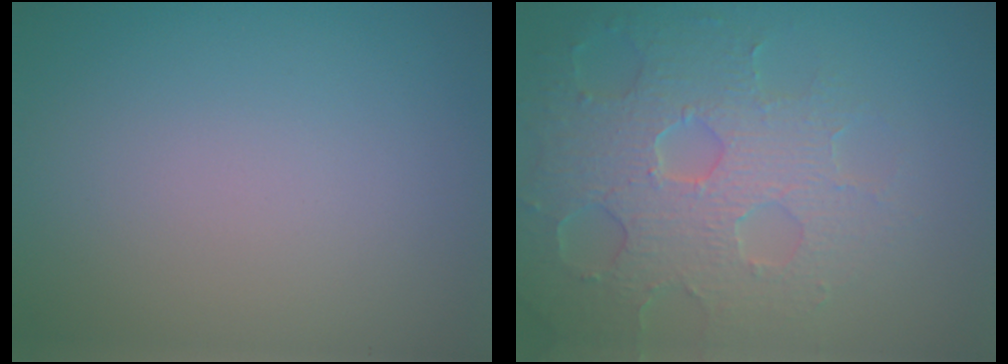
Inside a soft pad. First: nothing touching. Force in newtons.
{"total": 6.4, "press": 5.3, "slide": 3.6}